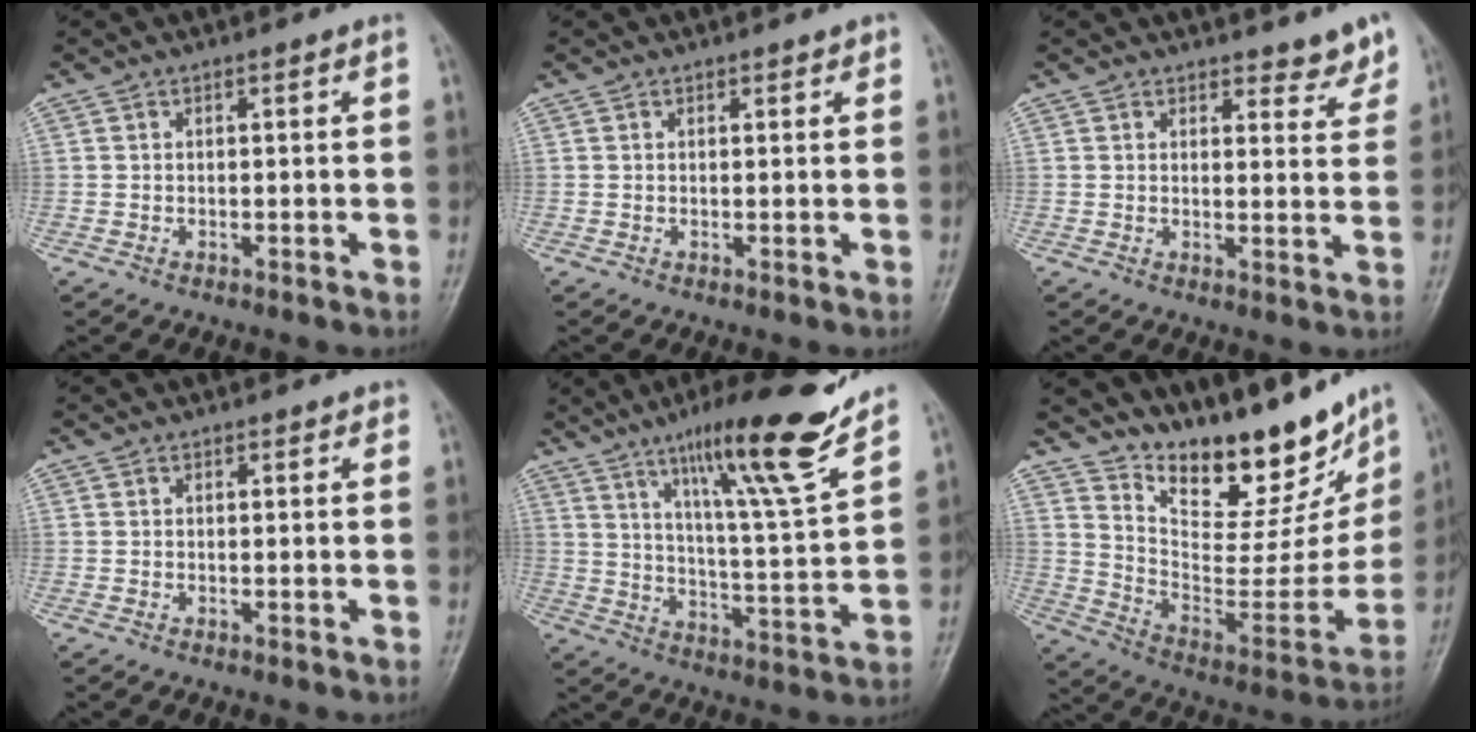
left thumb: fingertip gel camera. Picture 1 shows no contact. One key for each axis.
{"total": 1.1, "fx": 0.9, "fy": 0.5, "fz": 0.3, "tx": 0.003, "ty": -0.004, "tz": 0.008}
{"total": 4.7, "fx": 4.1, "fy": 1.9, "fz": 1.3, "tx": 0.011, "ty": -0.031, "tz": 0.046}
{"total": 0.9, "fx": 0.7, "fy": 0.5, "fz": 0.1, "tx": 0.003, "ty": -0.005, "tz": 0.007}
{"total": 18.4, "fx": 13.0, "fy": 1.3, "fz": 13.0, "tx": -0.182, "ty": -0.074, "tz": 0.206}
{"total": 24.0, "fx": 19.0, "fy": 8.5, "fz": 11.9, "tx": -0.137, "ty": -0.114, "tz": 0.290}